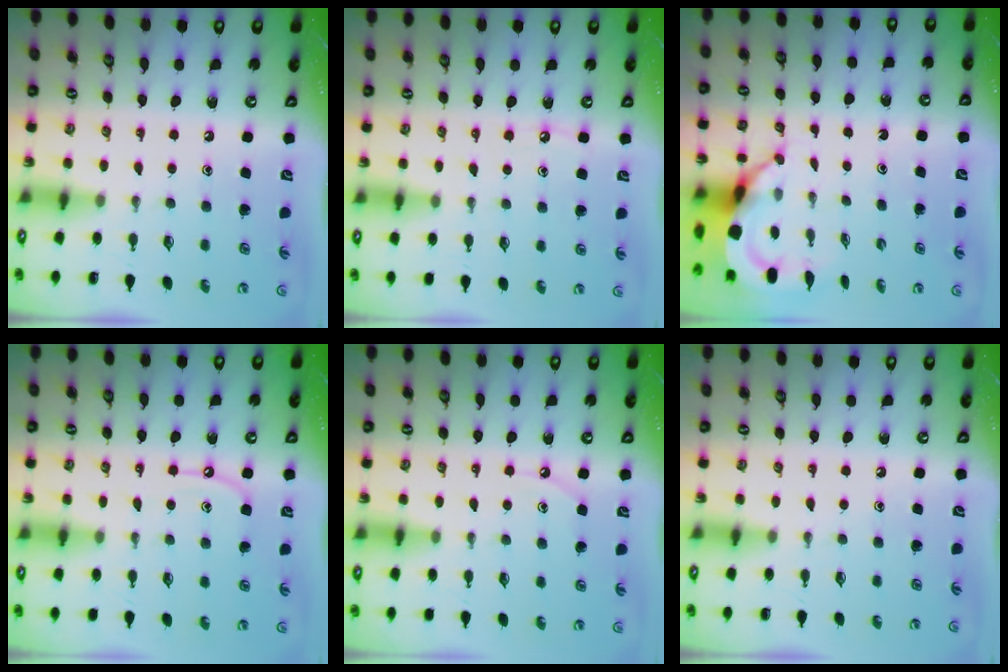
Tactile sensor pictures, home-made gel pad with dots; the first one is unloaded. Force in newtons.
{"total": 4.0, "press": 4.0, "slide": 0.6}
{"total": 4.6, "press": 4.6, "slide": 0.5}
{"total": 5.8, "press": 5.8, "slide": 0.5}
{"total": 4.7, "press": 4.7, "slide": 0.4}
{"total": 0.0}